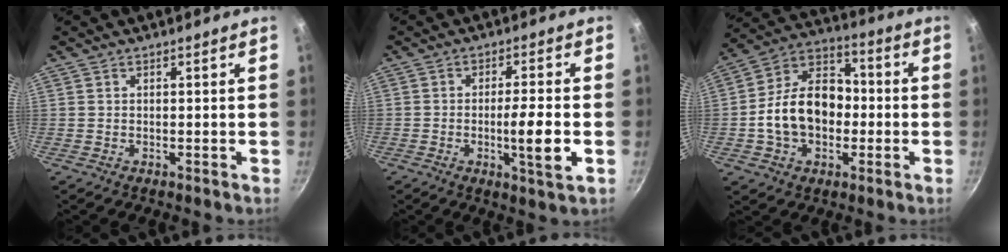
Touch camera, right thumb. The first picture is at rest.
{"total": 7.6, "force": [-1.8, 0.9, 7.4], "torque": [-0.119, 0.008, -0.030]}
{"total": 16.1, "force": [-1.8, 11.6, 11.0], "torque": [-0.156, 0.042, -0.046]}